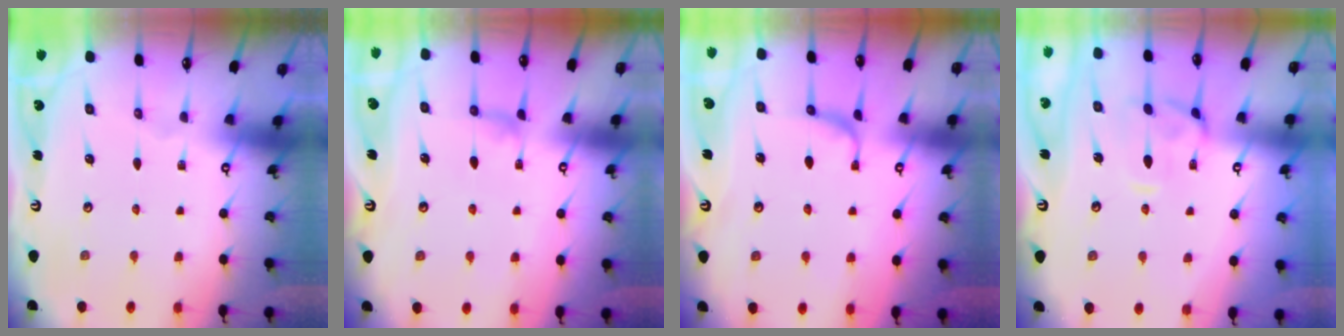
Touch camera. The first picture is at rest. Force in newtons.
{"total": 0.8, "press": 0.5, "slide": 0.7}
{"total": 0.9, "press": 0.2, "slide": 0.9}
{"total": 3.3, "press": 3.1, "slide": 1.1}